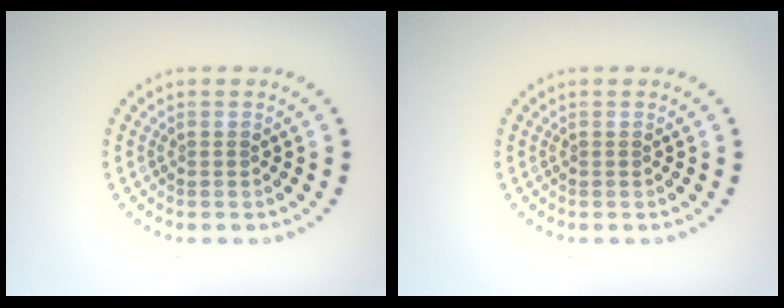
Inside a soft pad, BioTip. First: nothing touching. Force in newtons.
{"total": 0.0}